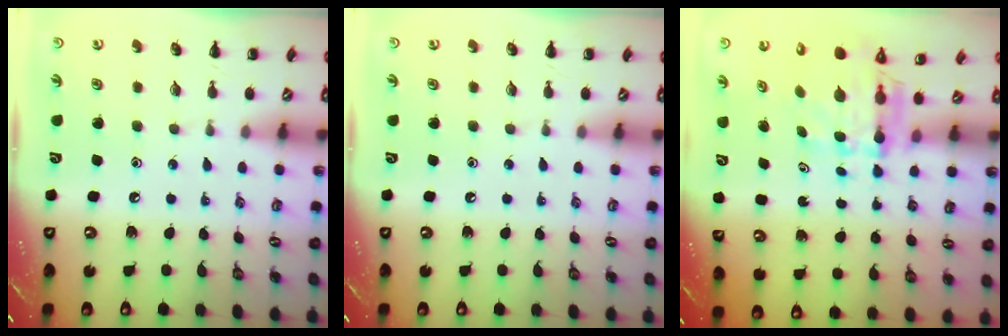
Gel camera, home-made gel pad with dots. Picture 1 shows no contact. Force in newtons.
{"total": 0.0}
{"total": 5.7, "press": 5.6, "slide": 1.1}